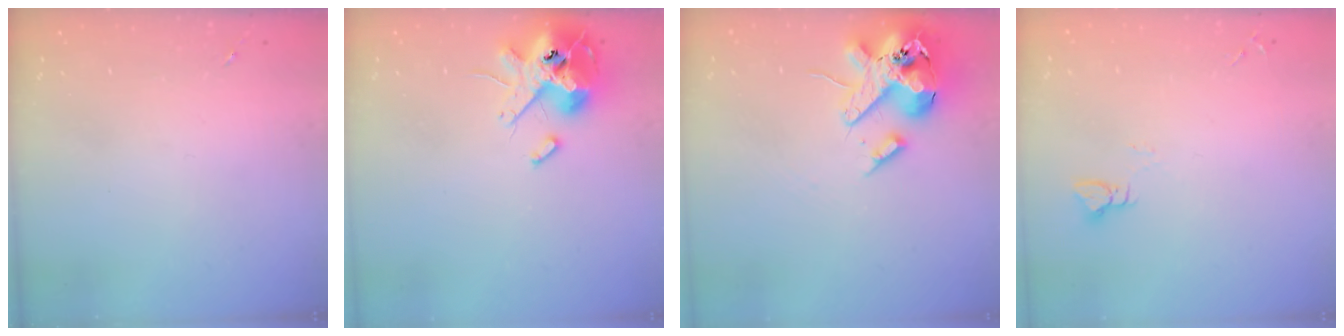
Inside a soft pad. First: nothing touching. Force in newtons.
{"total": 14.3, "press": 14.0, "slide": 2.5}
{"total": 17.7, "press": 17.4, "slide": 2.9}
{"total": 2.9, "press": 2.9, "slide": 0.3}